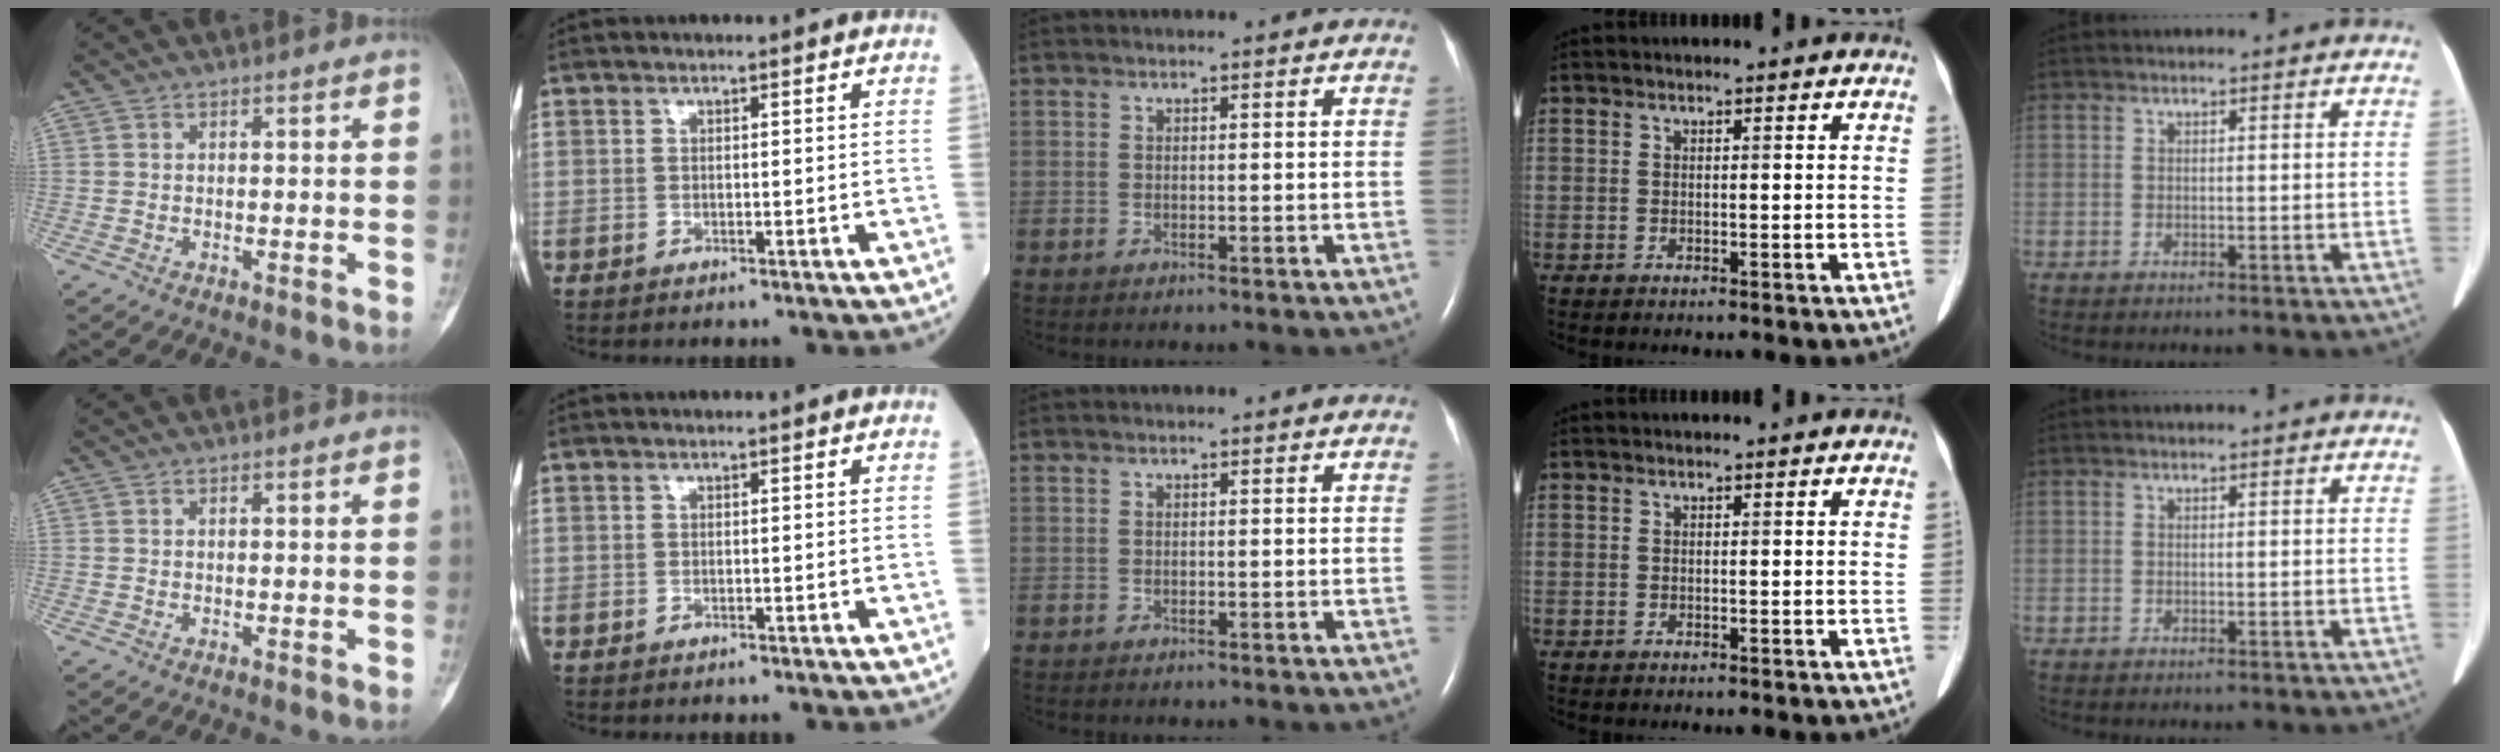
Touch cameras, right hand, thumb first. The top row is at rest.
{}